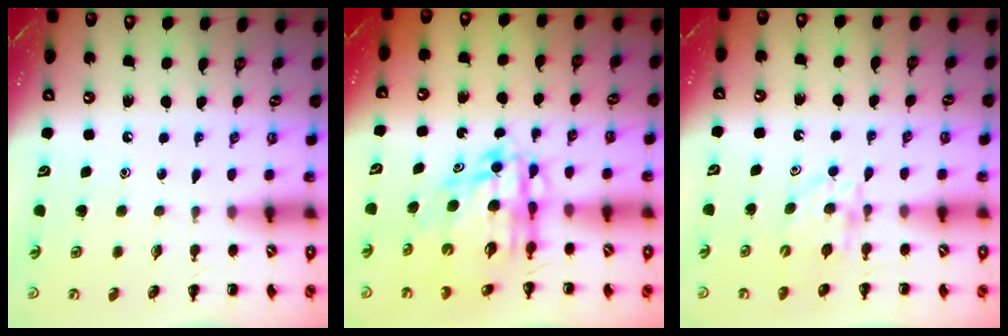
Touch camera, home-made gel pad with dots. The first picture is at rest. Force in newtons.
{"total": 11.6, "press": 11.1, "slide": 3.2}
{"total": 4.5, "press": 4.3, "slide": 1.3}